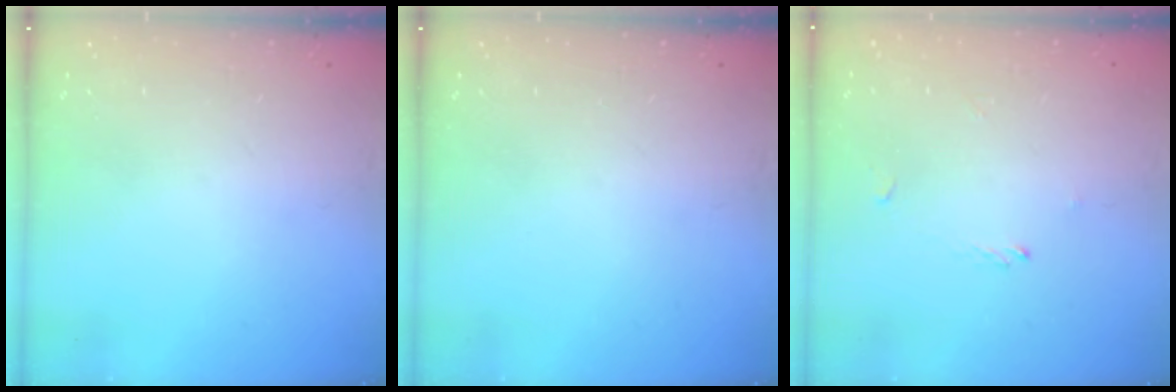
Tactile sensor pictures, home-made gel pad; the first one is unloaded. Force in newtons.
{"total": 0.0}
{"total": 0.0}